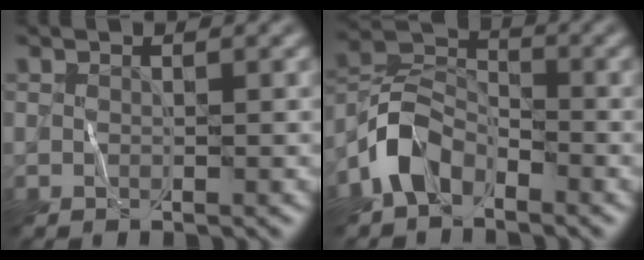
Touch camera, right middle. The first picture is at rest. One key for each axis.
{"total": 4.9, "fx": -3.1, "fy": 3.0, "fz": 2.4, "tx": -0.047, "ty": 0.008, "tz": -0.074}